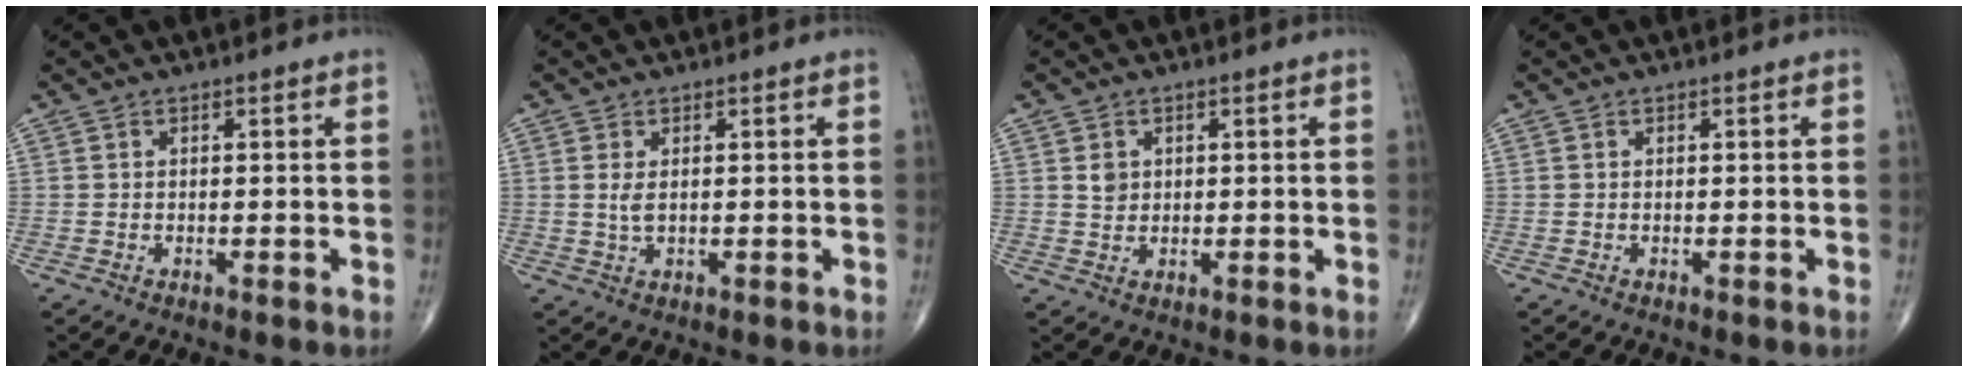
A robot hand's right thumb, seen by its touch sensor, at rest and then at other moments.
{"total": 2.0, "force": [0.5, 0.9, 1.7], "torque": [-0.036, -0.002, 0.015]}
{"total": 2.4, "force": [0.7, 2.0, 1.1], "torque": [-0.010, -0.004, 0.015]}
{"total": 0.0}